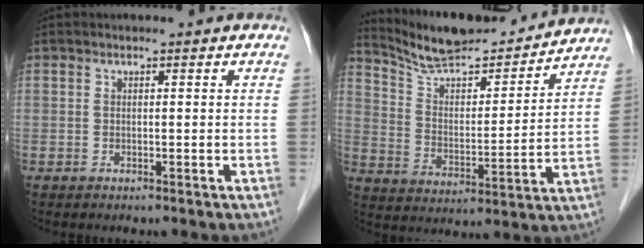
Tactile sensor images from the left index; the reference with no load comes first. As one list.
[{"total": 16.5, "force": [15.7, 2.1, 4.6], "torque": [-0.079, -0.006, 0.249]}]